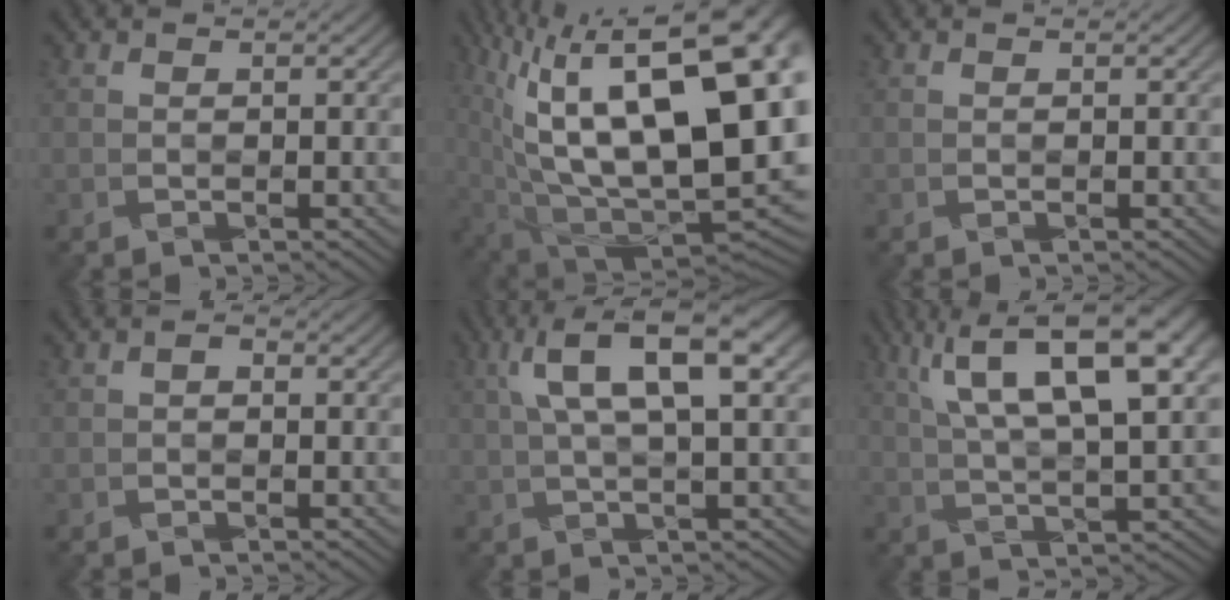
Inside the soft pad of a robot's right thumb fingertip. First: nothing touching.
{"total": 23.0, "force": [5.5, 10.5, 19.7], "torque": [-0.308, 0.037, 0.116]}
{"total": 0.0}
{"total": 0.8, "force": [0.0, 0.5, 0.6], "torque": [-0.006, 0.000, 0.000]}
{"total": 9.6, "force": [3.7, 2.3, 8.5], "torque": [-0.142, 0.023, 0.066]}
{"total": 14.1, "force": [6.5, 4.0, 11.9], "torque": [-0.214, 0.009, 0.119]}